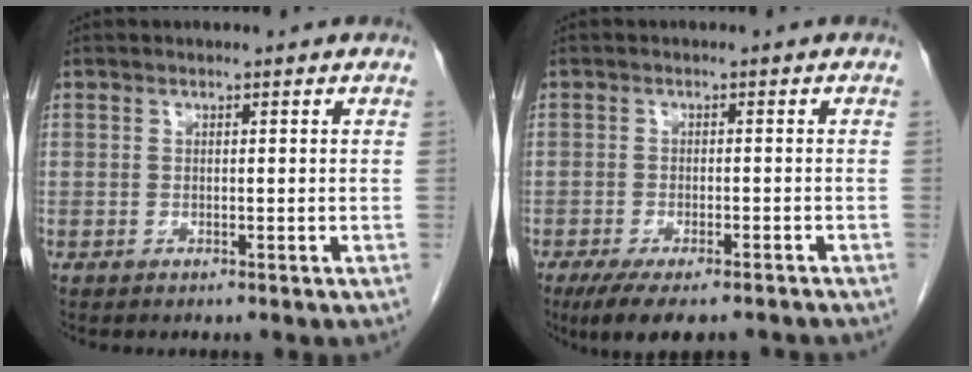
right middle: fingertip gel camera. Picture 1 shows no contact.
{"total": 9.8, "force": [-7.9, 2.1, 5.3], "torque": [-0.074, -0.010, -0.116]}